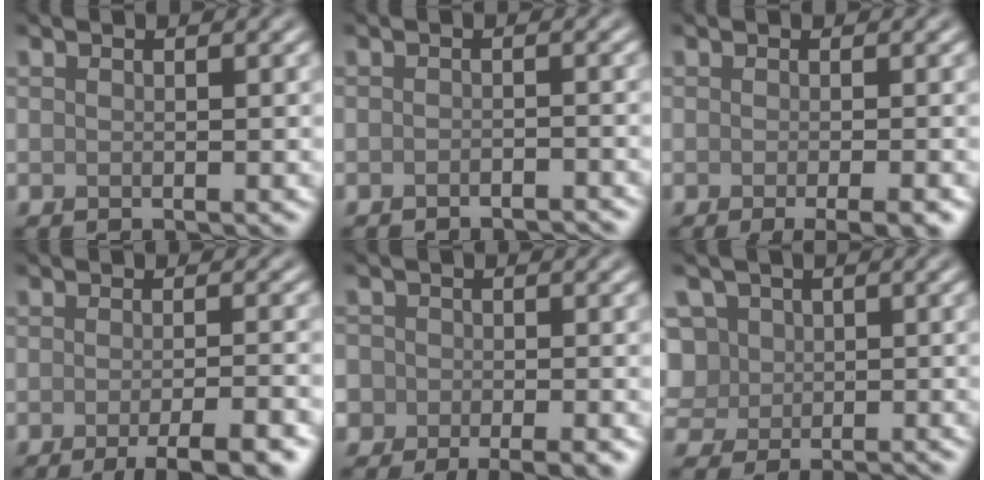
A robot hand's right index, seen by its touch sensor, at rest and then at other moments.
{"total": 2.1, "force": [-2.0, 0.2, 0.4], "torque": [0.000, 0.001, -0.026]}
{"total": 3.1, "force": [-1.4, 0.7, 2.7], "torque": [-0.028, -0.001, -0.019]}
{"total": 5.4, "force": [-2.9, 1.1, 4.4], "torque": [-0.053, -0.002, -0.041]}
{"total": 7.1, "force": [-4.1, 4.7, 3.3], "torque": [-0.021, -0.022, -0.057]}
{"total": 8.3, "force": [0.3, 7.4, 3.7], "torque": [-0.081, 0.025, -0.027]}